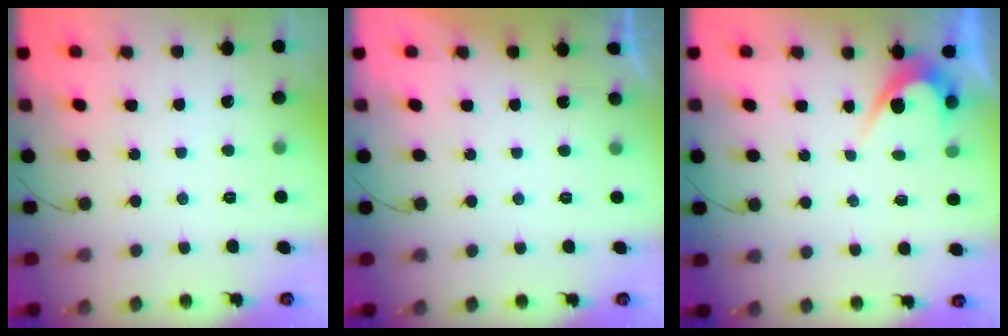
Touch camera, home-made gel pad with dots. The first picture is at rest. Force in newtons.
{"total": 1.0, "press": 0.9, "slide": 0.3}
{"total": 3.9, "press": 3.9, "slide": 0.3}